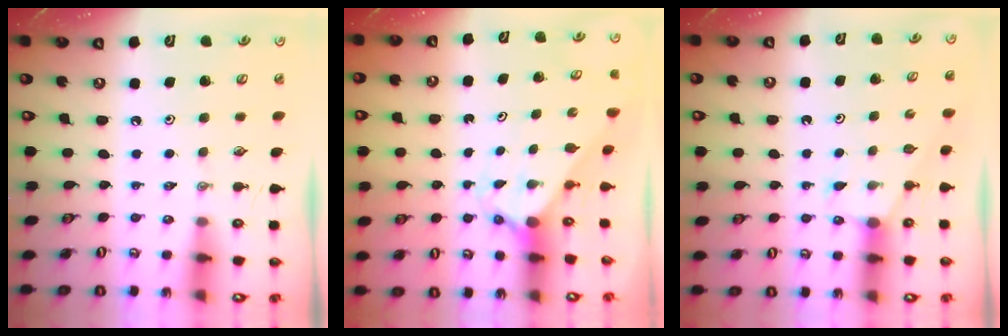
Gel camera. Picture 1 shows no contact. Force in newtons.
{"total": 2.0, "press": 2.0, "slide": 0.2}
{"total": 3.6, "press": 3.6, "slide": 0.2}